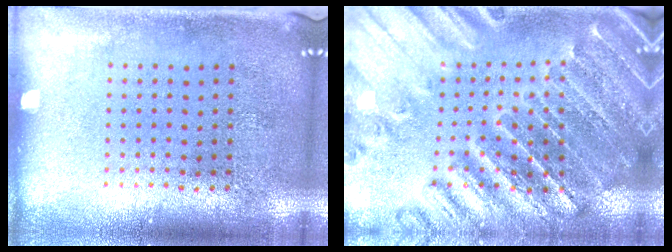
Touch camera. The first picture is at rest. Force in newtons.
{"total": 2.8, "press": 2.8, "slide": 0.3}